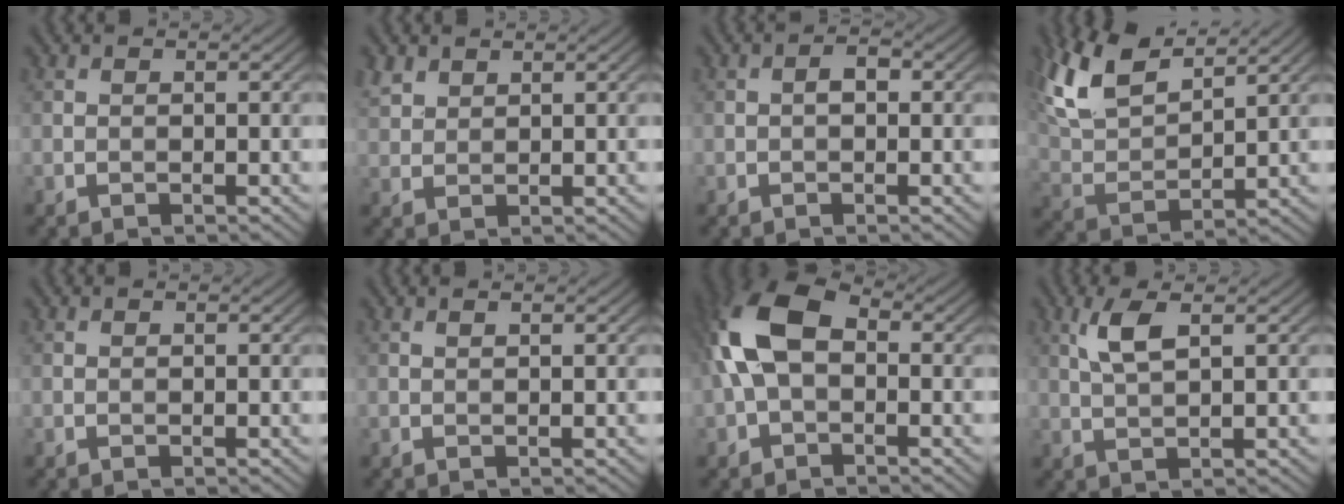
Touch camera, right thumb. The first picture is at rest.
{"total": 2.7, "force": [2.0, 1.6, 1.0], "torque": [-0.027, 0.006, 0.046]}
{"total": 1.4, "force": [-0.1, 0.8, 1.2], "torque": [-0.018, 0.006, -0.005]}
{"total": 11.4, "force": [7.7, 4.3, 7.3], "torque": [-0.188, 0.019, 0.155]}
{"total": 0.0}
{"total": 0.5, "force": [0.3, 0.0, 0.4], "torque": [-0.012, 0.003, 0.005]}
{"total": 10.0, "force": [0.1, 6.0, 8.0], "torque": [-0.196, 0.023, -0.014]}
{"total": 3.8, "force": [1.6, 1.0, 3.3], "torque": [-0.078, 0.003, 0.034]}